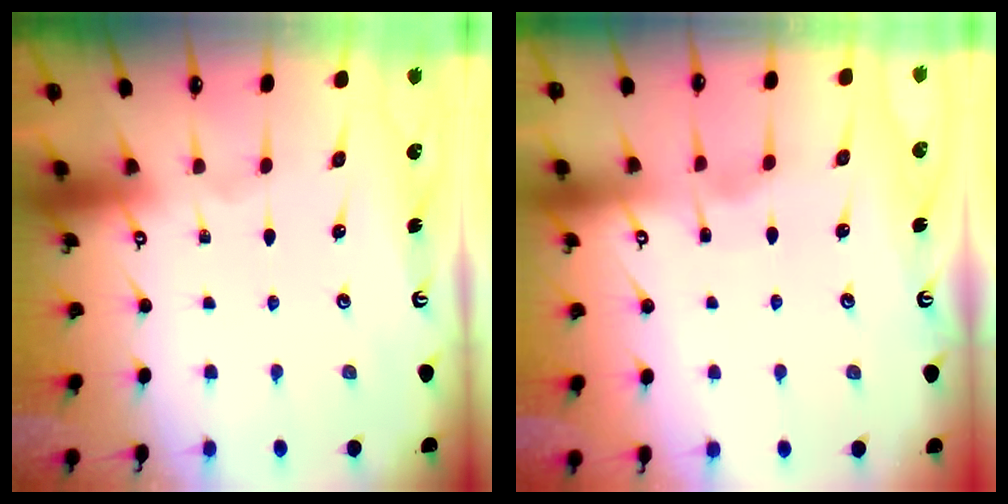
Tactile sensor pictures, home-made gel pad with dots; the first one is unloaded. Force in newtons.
{"total": 2.8, "press": 2.8, "slide": 0.4}